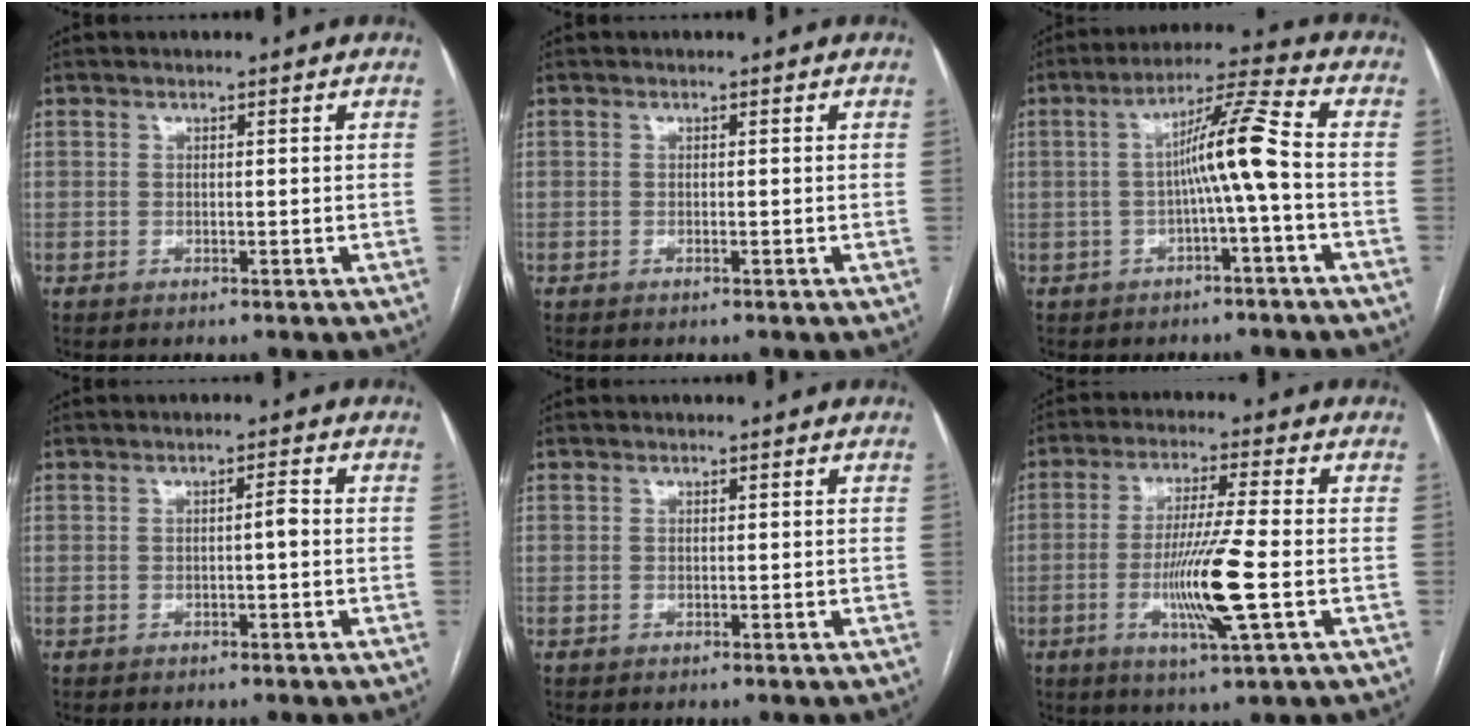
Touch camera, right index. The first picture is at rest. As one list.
[{"total": 0.0}, {"total": 8.2, "force": [-1.0, -0.9, 8.1], "torque": [-0.138, 0.023, -0.019]}, {"total": 1.5, "force": [-0.3, 0.1, 1.5], "torque": [-0.021, 0.003, -0.004]}, {"total": 0.0}, {"total": 10.7, "force": [-2.6, -0.5, 10.3], "torque": [-0.203, -0.016, -0.050]}]